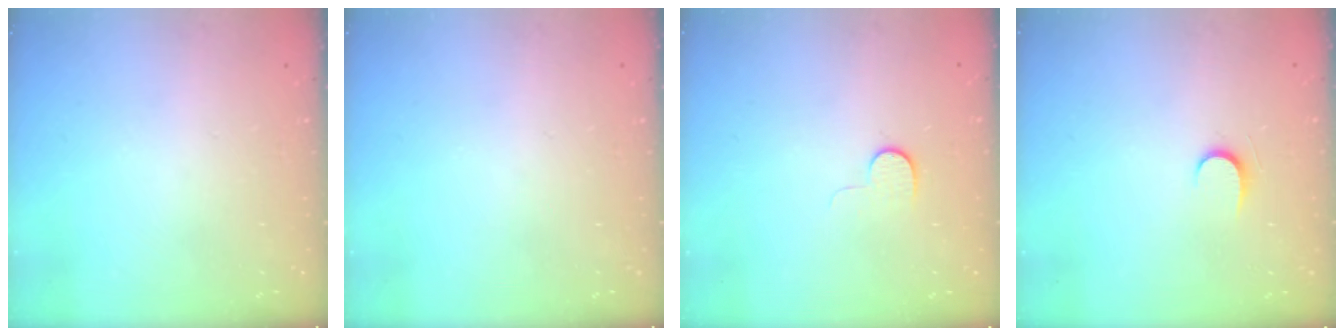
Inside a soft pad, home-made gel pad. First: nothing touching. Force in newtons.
{"total": 0.0}
{"total": 4.8, "press": 4.7, "slide": 0.5}
{"total": 4.9, "press": 4.8, "slide": 0.5}